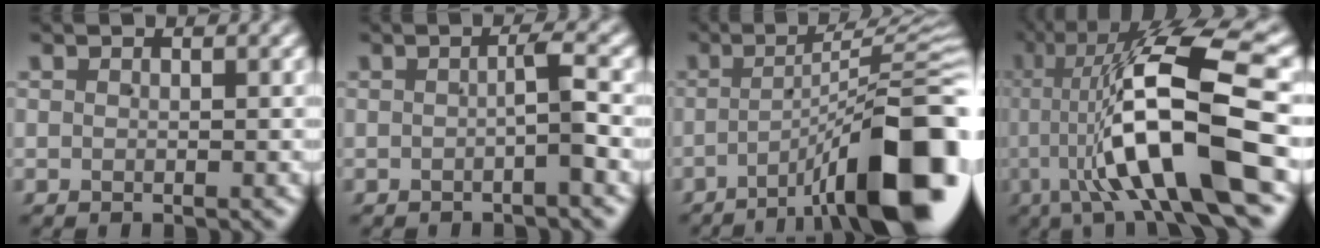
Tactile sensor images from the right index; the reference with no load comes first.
{"total": 1.7, "force": [-0.5, -0.2, 1.6], "torque": [-0.017, 0.006, -0.009]}
{"total": 12.1, "force": [-4.9, 3.4, 10.5], "torque": [-0.127, 0.006, -0.072]}
{"total": 13.5, "force": [0.7, 3.6, 13.0], "torque": [-0.211, 0.013, 0.009]}